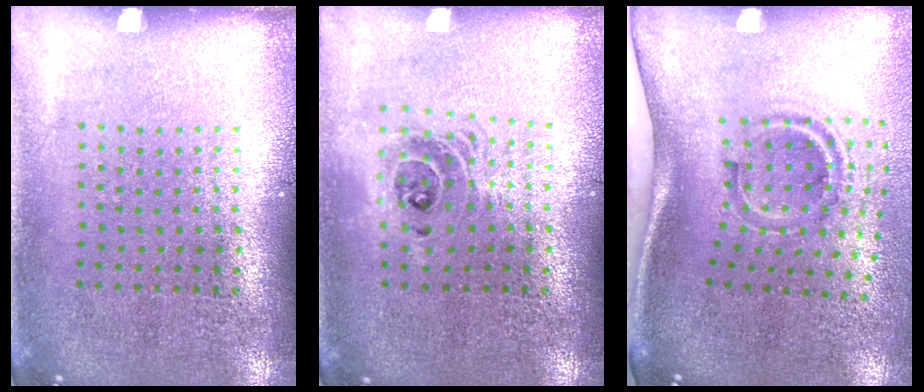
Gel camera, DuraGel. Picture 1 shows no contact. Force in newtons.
{"total": 1.5, "press": 1.2, "slide": 0.8}
{"total": 1.9, "press": 1.2, "slide": 1.5}